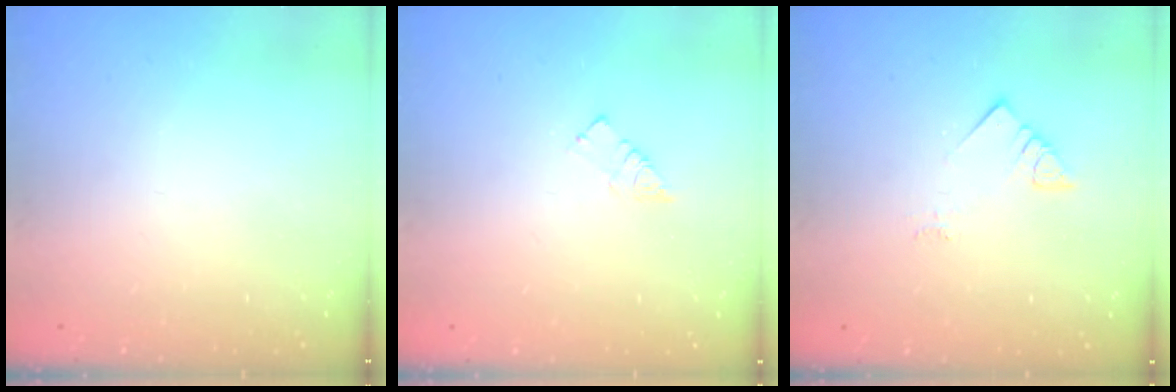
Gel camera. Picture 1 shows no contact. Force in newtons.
{"total": 3.6, "press": 3.6, "slide": 0.3}
{"total": 3.6, "press": 3.6, "slide": 0.1}